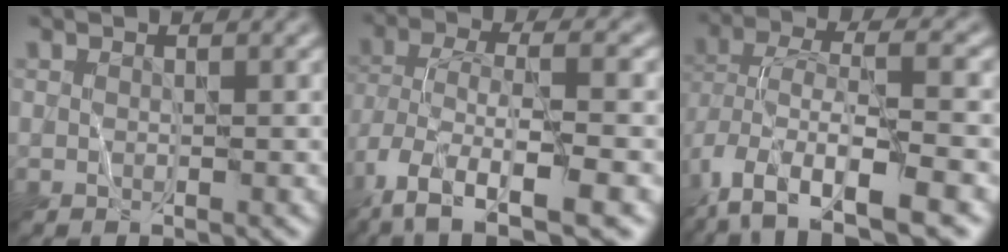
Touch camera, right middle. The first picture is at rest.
{"total": 9.8, "force": [-4.8, 3.5, 7.7], "torque": [-0.153, -0.007, -0.084]}
{"total": 11.2, "force": [-5.2, 4.7, 8.8], "torque": [-0.170, 0.001, -0.086]}